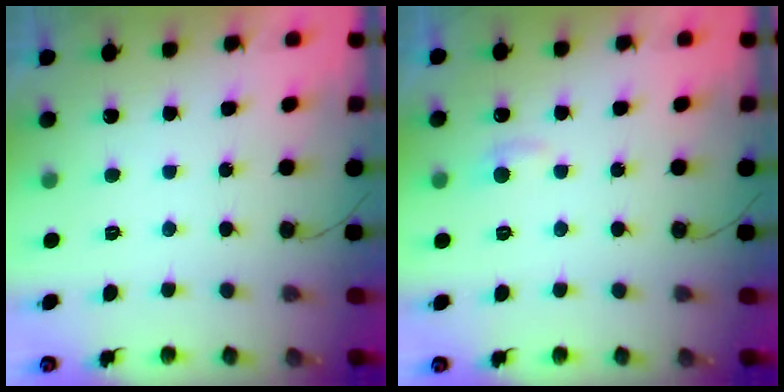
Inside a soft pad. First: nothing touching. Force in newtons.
{"total": 4.8, "press": 4.7, "slide": 0.6}